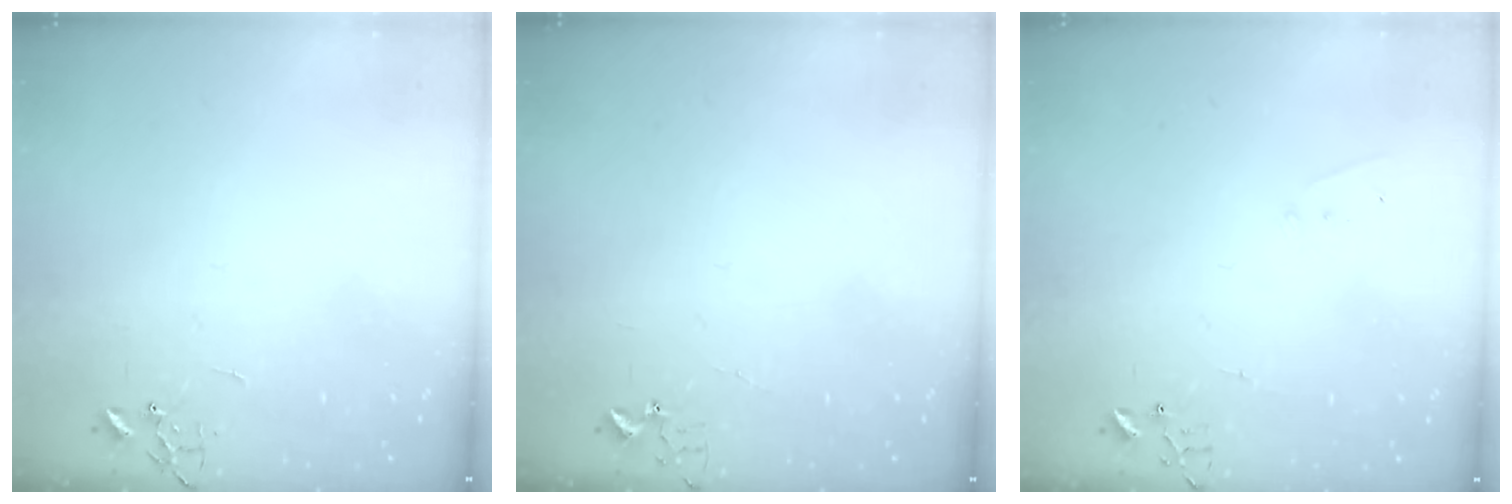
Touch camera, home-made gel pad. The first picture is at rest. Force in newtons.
{"total": 3.4, "press": 3.4, "slide": 0.5}
{"total": 4.0, "press": 4.0, "slide": 0.2}